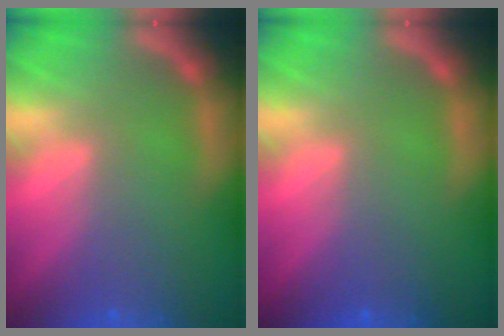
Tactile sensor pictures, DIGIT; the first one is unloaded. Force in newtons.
{"total": 0.0}